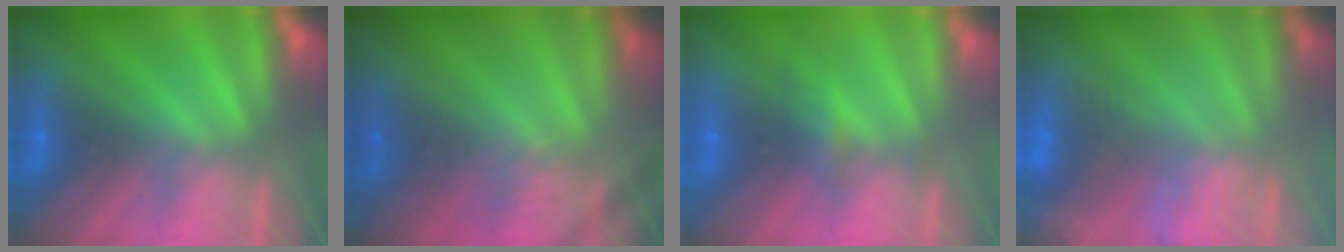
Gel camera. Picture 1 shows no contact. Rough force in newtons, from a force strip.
{"total": 2.1}
{"total": 2.2}
{"total": 4.8}